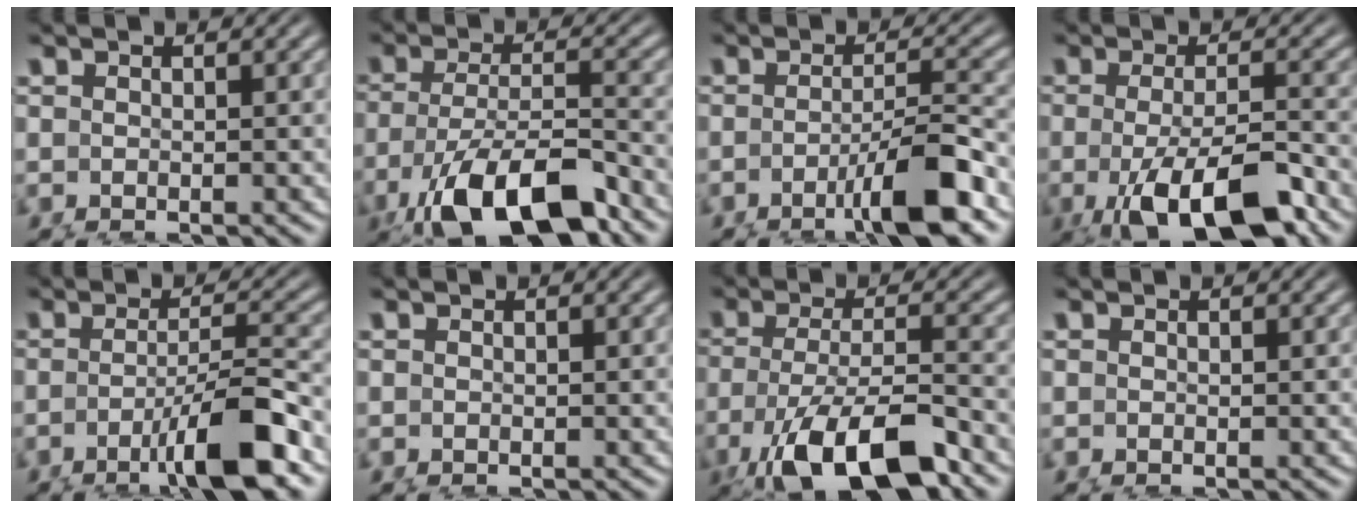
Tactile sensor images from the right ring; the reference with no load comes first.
{"total": 6.2, "force": [-3.0, 2.8, 4.6], "torque": [-0.092, -0.037, -0.024]}
{"total": 4.3, "force": [-2.1, 0.2, 3.8], "torque": [-0.059, -0.010, -0.027]}
{"total": 7.5, "force": [-4.1, 2.8, 5.7], "torque": [-0.107, -0.036, -0.037]}
{"total": 5.1, "force": [-2.5, 0.5, 4.4], "torque": [-0.069, -0.012, -0.029]}
{"total": 0.0}
{"total": 5.7, "force": [-2.8, 2.1, 4.5], "torque": [-0.096, -0.036, -0.018]}
{"total": 0.0}